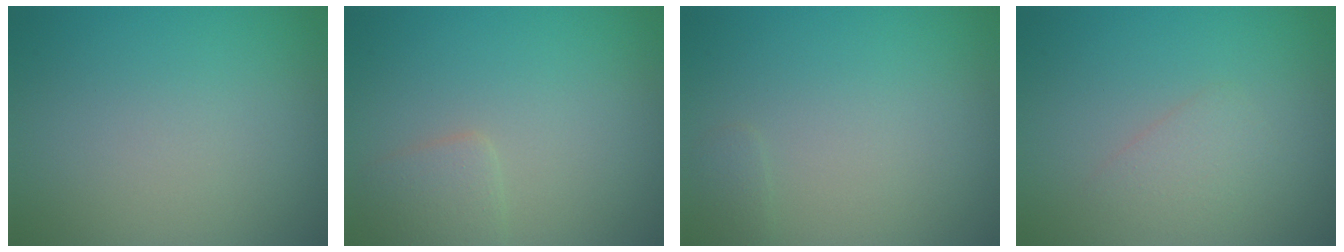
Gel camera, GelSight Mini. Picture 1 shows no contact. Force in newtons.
{"total": 1.9, "press": 1.9, "slide": 0.1}
{"total": 0.7, "press": 0.7, "slide": 0.0}
{"total": 1.5, "press": 1.5, "slide": 0.0}